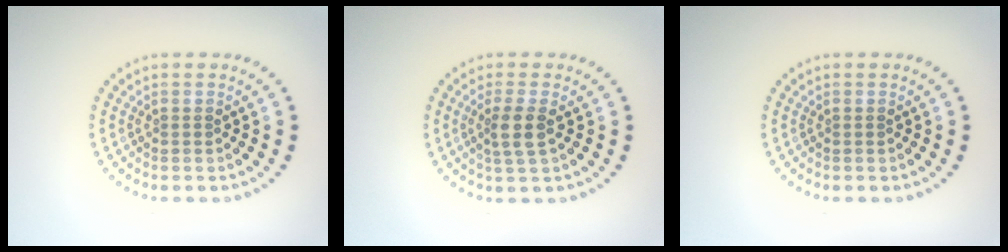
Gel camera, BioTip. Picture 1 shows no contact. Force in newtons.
{"total": 2.3, "press": 2.0, "slide": 1.1}
{"total": 0.0}